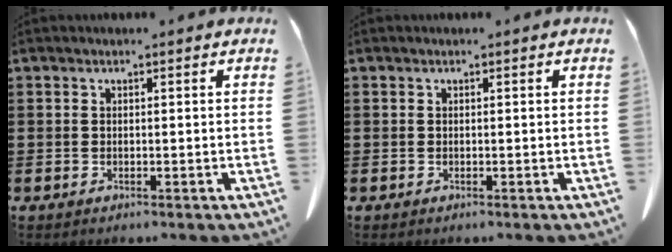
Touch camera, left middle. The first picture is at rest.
{"total": 0.0}